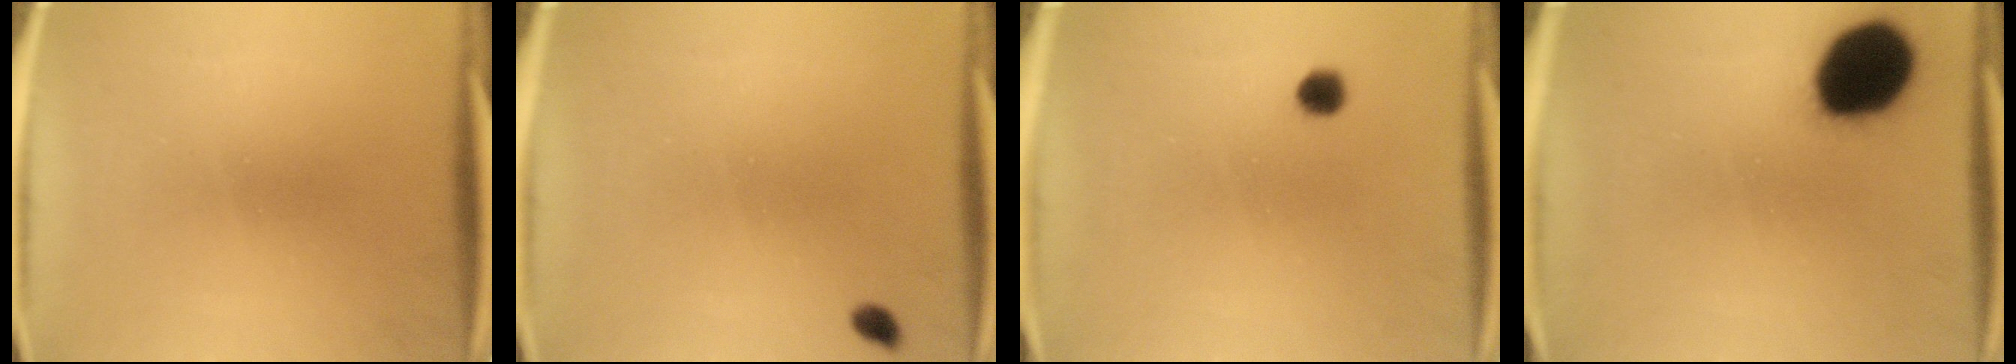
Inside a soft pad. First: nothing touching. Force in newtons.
{"total": 1.3}
{"total": 2.2}
{"total": 19.3}